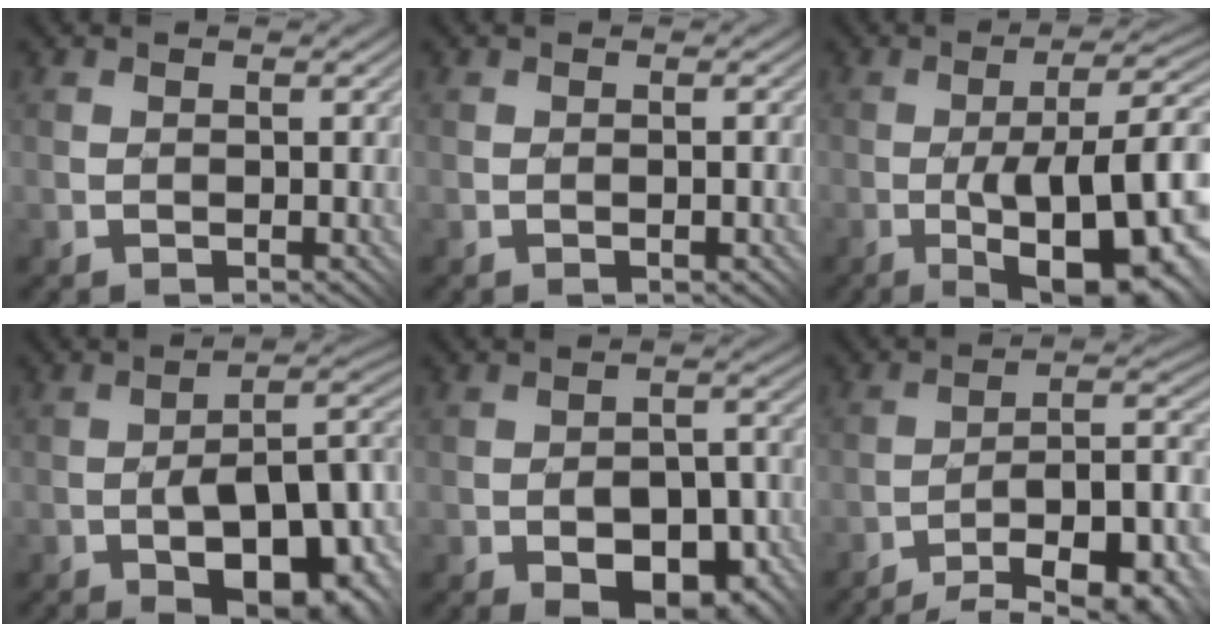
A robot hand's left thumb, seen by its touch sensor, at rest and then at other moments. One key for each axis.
{"total": 1.3, "fx": -0.5, "fy": 0.4, "fz": 1.2, "tx": -0.016, "ty": 0.005, "tz": -0.002}
{"total": 14.3, "fx": -3.6, "fy": 4.7, "fz": 13.1, "tx": -0.170, "ty": 0.010, "tz": -0.045}
{"total": 14.7, "fx": -5.7, "fy": 6.8, "fz": 11.7, "tx": -0.169, "ty": -0.015, "tz": -0.076}
{"total": 9.5, "fx": -4.7, "fy": 5.0, "fz": 6.6, "tx": -0.098, "ty": -0.010, "tz": -0.064}
{"total": 15.1, "fx": -10.5, "fy": 4.2, "fz": 10.0, "tx": -0.126, "ty": 0.010, "tz": -0.153}